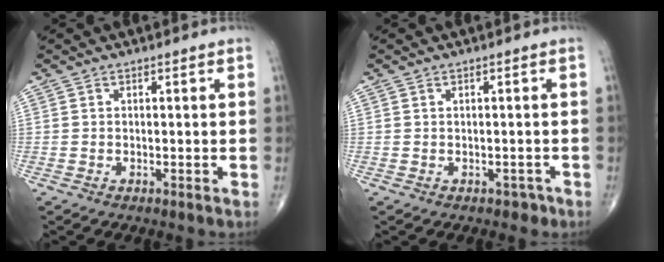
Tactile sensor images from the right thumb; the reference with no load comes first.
{"total": 1.1, "force": [-0.5, 0.9, 0.4], "torque": [0.002, 0.003, -0.006]}